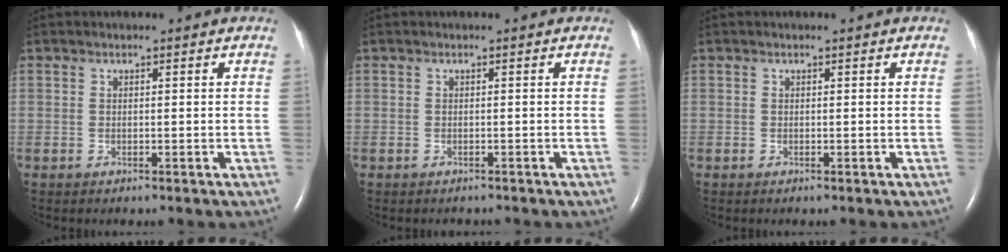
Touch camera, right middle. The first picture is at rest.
{"total": 0.8, "force": [-0.7, 0.3, 0.0], "torque": [-0.007, -0.001, -0.010]}
{"total": 0.0}